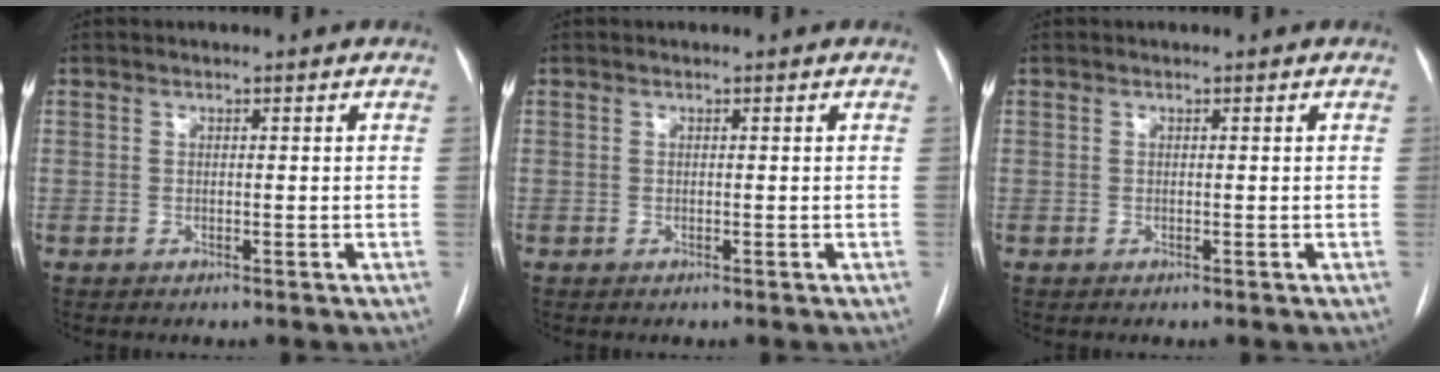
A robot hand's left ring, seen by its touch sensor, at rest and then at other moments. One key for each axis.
{"total": 0.0}
{"total": 0.0}